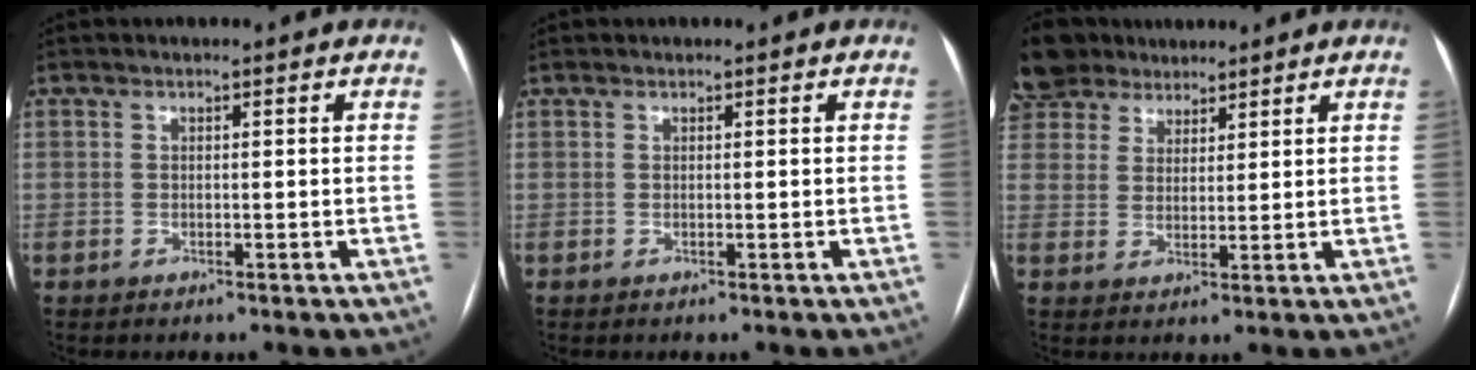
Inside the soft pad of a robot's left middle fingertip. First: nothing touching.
{"total": 0.0}
{"total": 10.7, "force": [8.4, 6.3, 2.3], "torque": [-0.065, 0.037, 0.164]}